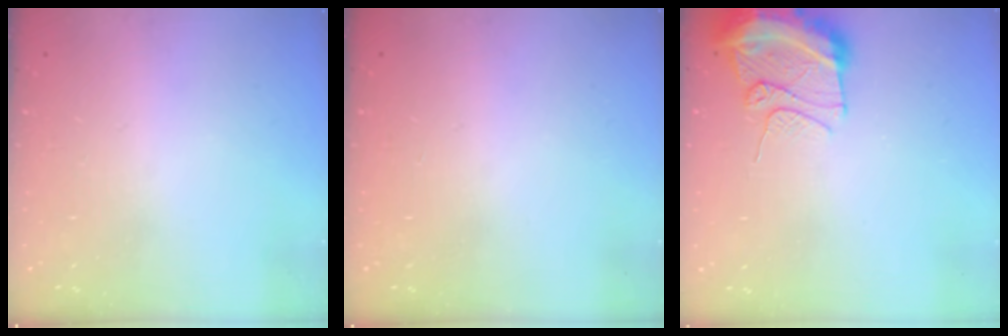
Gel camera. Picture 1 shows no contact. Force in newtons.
{"total": 0.0}
{"total": 12.4, "press": 12.3, "slide": 1.6}